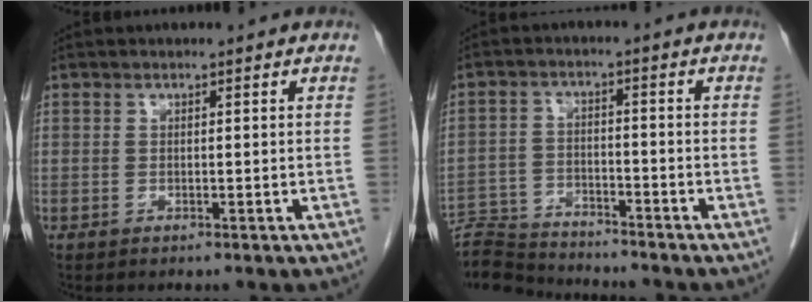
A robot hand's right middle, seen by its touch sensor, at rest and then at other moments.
{"total": 9.3, "force": [-9.2, 0.6, 0.9], "torque": [-0.017, -0.001, -0.163]}